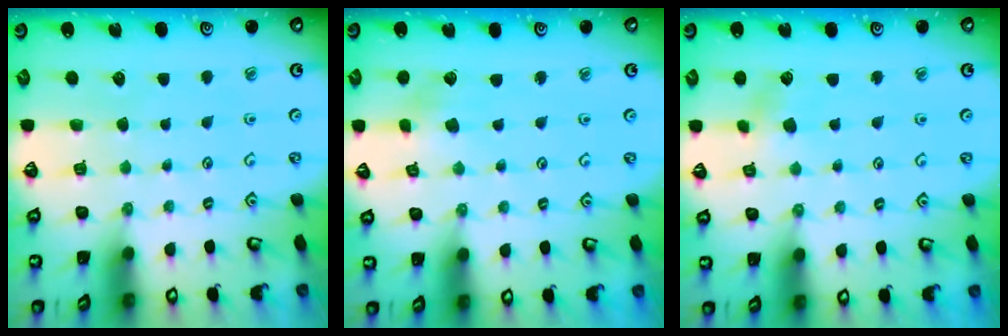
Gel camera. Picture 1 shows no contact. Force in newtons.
{"total": 2.7, "press": 2.7, "slide": 0.4}
{"total": 1.8, "press": 1.8, "slide": 0.3}